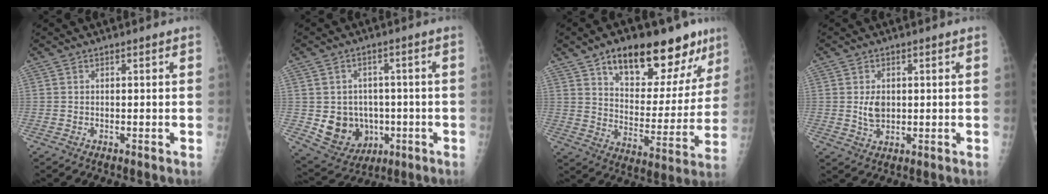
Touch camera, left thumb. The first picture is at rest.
{"total": 11.0, "force": [-1.5, 9.5, 5.2], "torque": [-0.051, 0.003, -0.002]}
{"total": 22.6, "force": [13.7, 10.0, 14.9], "torque": [-0.167, -0.045, 0.210]}
{"total": 4.2, "force": [0.5, 3.0, 2.9], "torque": [-0.040, -0.006, 0.014]}